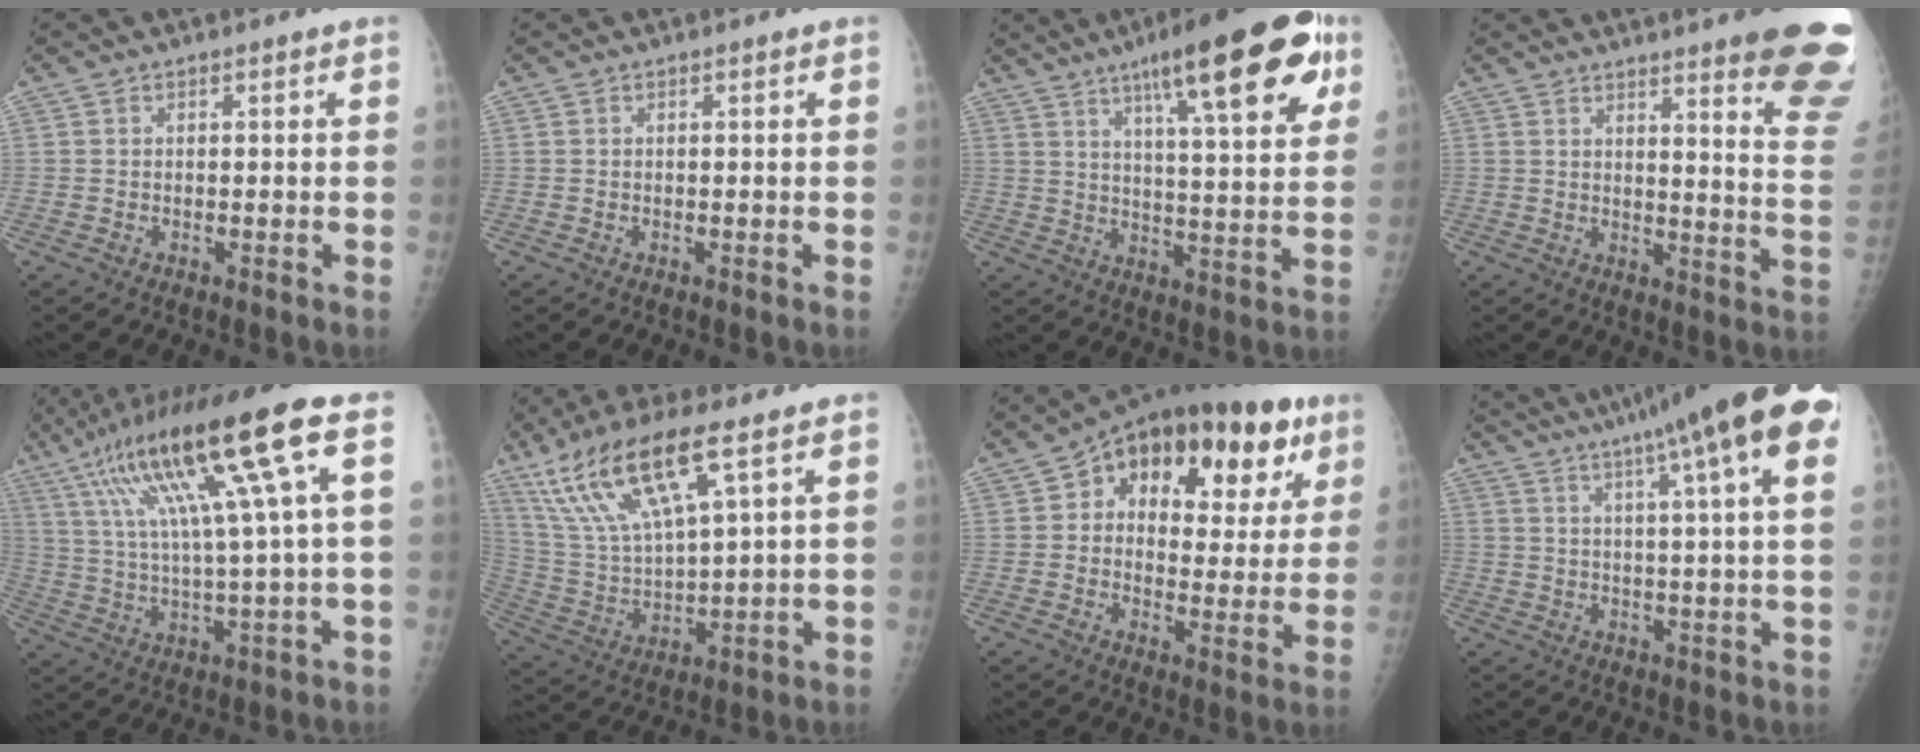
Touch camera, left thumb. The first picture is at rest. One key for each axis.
{"total": 0.0}
{"total": 22.3, "fx": 11.4, "fy": 5.3, "fz": 18.3, "tx": -0.241, "ty": -0.020, "tz": 0.164}
{"total": 17.2, "fx": 12.3, "fy": 1.7, "fz": 11.9, "tx": -0.120, "ty": -0.092, "tz": 0.140}
{"total": 21.2, "fx": 8.2, "fy": 2.1, "fz": 19.4, "tx": -0.356, "ty": 0.012, "tz": 0.137}
{"total": 17.8, "fx": 9.8, "fy": 4.7, "fz": 14.1, "tx": -0.288, "ty": -0.024, "tz": 0.201}
{"total": 22.0, "fx": 10.2, "fy": 12.6, "fz": 14.8, "tx": -0.158, "ty": 0.003, "tz": 0.143}
{"total": 22.3, "fx": 12.3, "fy": 2.6, "fz": 18.4, "tx": -0.277, "ty": 0.005, "tz": 0.155}